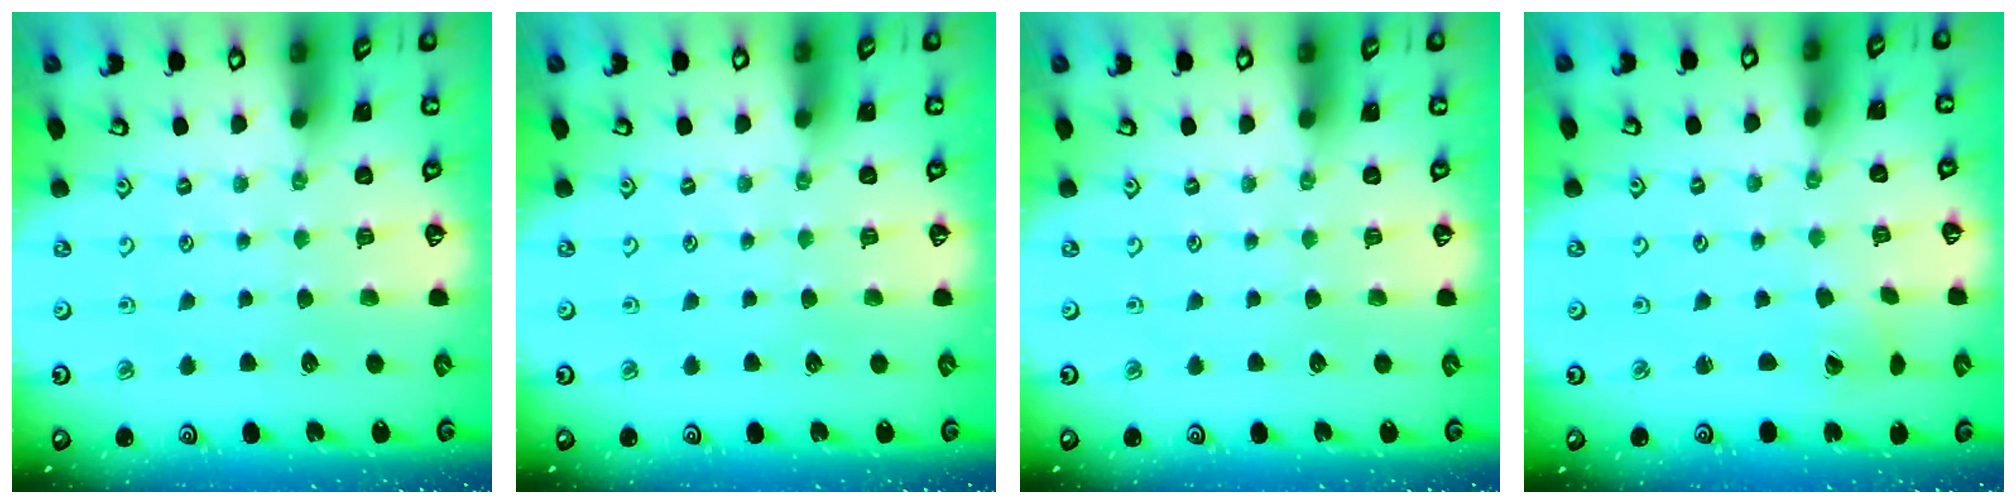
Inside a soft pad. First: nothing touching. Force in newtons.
{"total": 0.0}
{"total": 0.0}
{"total": 1.6, "press": 1.5, "slide": 0.4}